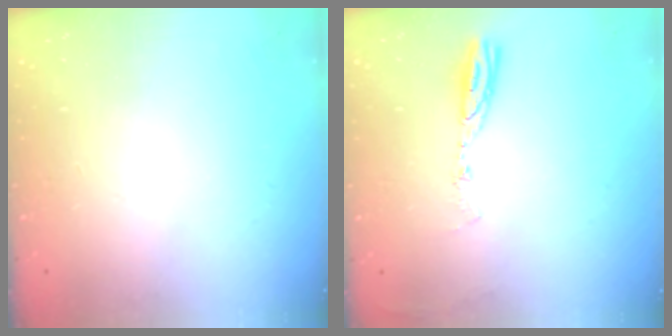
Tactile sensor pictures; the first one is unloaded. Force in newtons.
{"total": 5.0, "press": 5.0, "slide": 0.6}